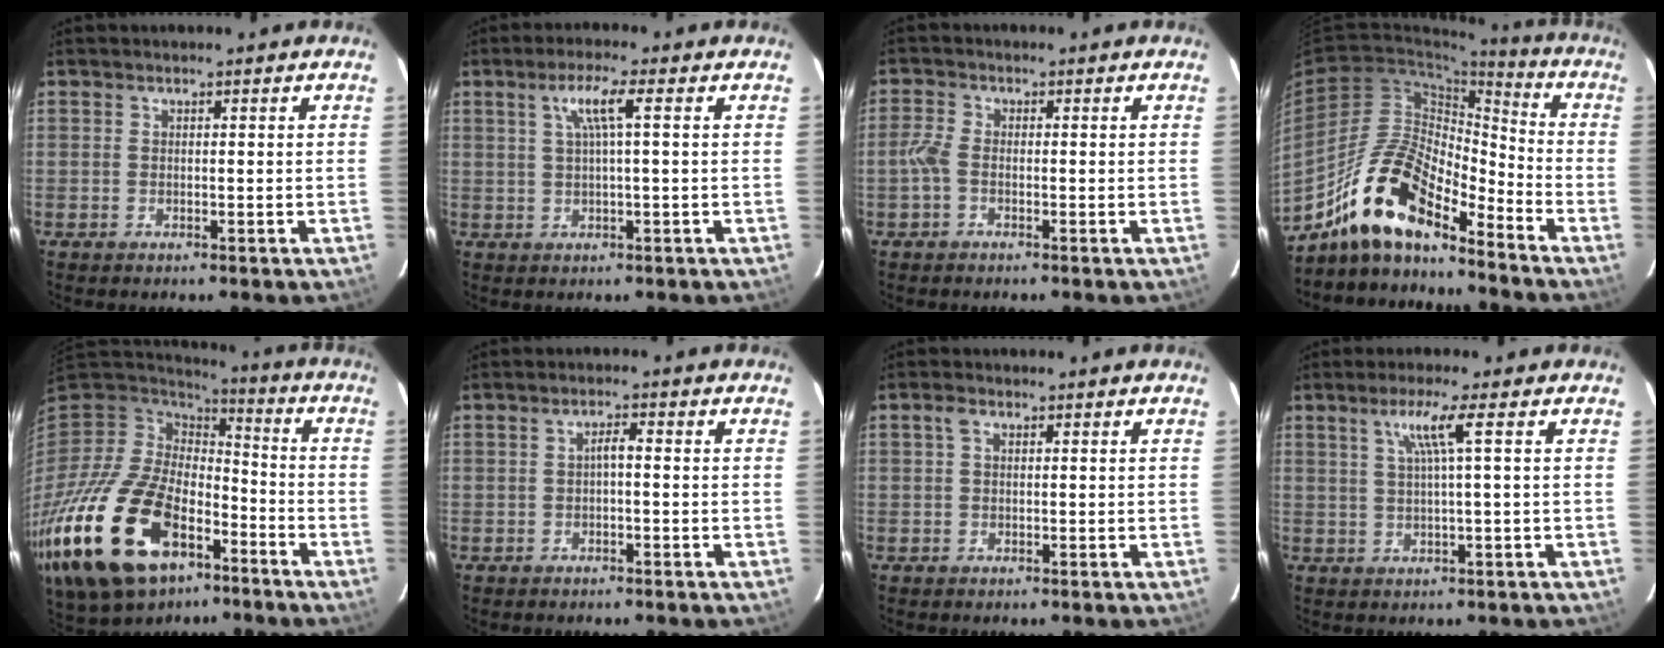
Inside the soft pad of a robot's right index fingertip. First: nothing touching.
{"total": 4.6, "force": [1.2, -0.2, 4.5], "torque": [-0.082, 0.005, 0.023]}
{"total": 2.6, "force": [-1.0, 1.2, 2.1], "torque": [-0.053, 0.004, -0.026]}
{"total": 15.7, "force": [-12.1, 4.8, 8.8], "torque": [-0.167, 0.007, -0.234]}
{"total": 30.4, "force": [-15.8, 17.4, 19.3], "torque": [-0.433, -0.038, -0.260]}
{"total": 1.6, "force": [-0.4, 0.4, 1.5], "torque": [-0.029, 0.009, -0.007]}
{"total": 1.5, "force": [0.5, 0.9, 1.1], "torque": [-0.022, 0.007, 0.006]}
{"total": 4.6, "force": [1.5, -1.2, 4.2], "torque": [-0.076, 0.002, 0.032]}